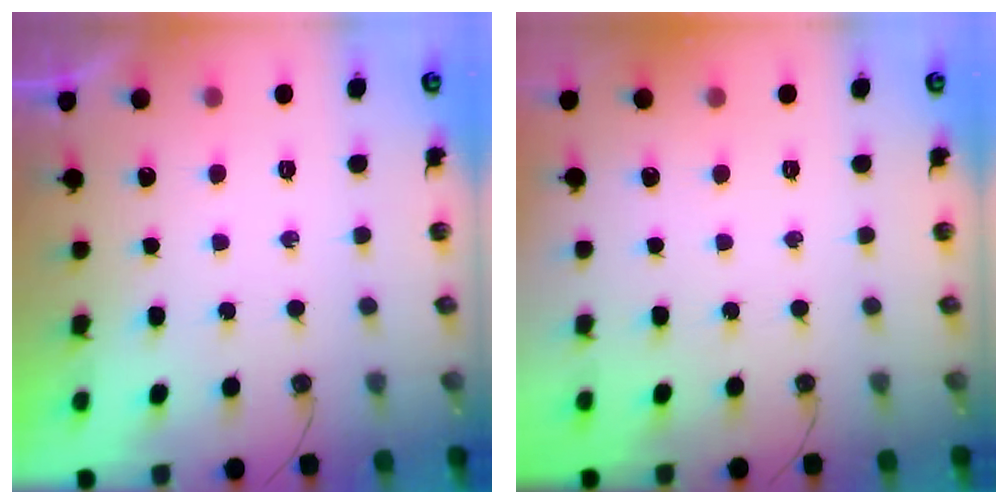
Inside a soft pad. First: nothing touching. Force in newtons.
{"total": 0.0}